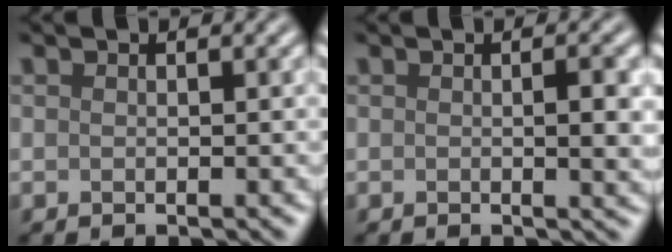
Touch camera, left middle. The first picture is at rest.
{"total": 2.4, "force": [0.1, 0.5, 2.4], "torque": [-0.032, -0.002, 0.000]}